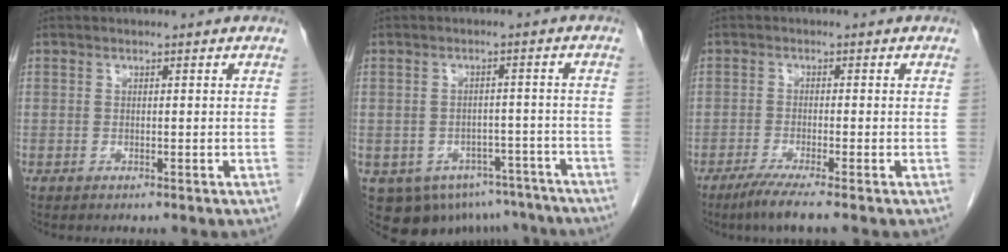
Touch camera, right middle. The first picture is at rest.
{"total": 13.6, "force": [-9.2, 9.0, 4.6], "torque": [-0.081, 0.014, -0.101]}
{"total": 4.4, "force": [-3.2, -0.3, 3.0], "torque": [-0.059, -0.014, -0.059]}